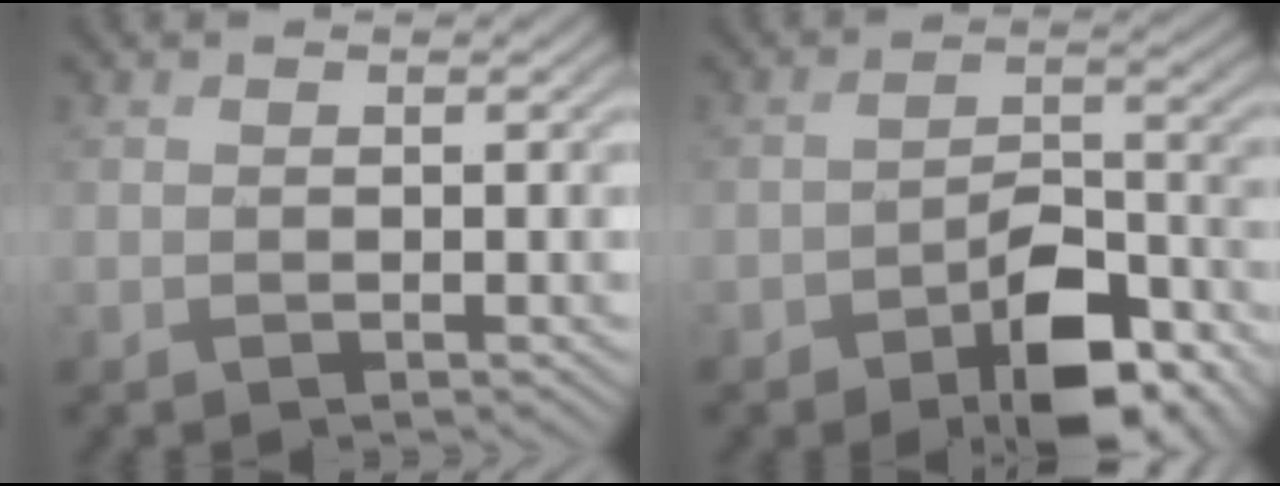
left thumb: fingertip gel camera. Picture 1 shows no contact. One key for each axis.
{"total": 9.3, "fx": -5.5, "fy": 4.2, "fz": 6.3, "tx": -0.094, "ty": -0.004, "tz": -0.087}